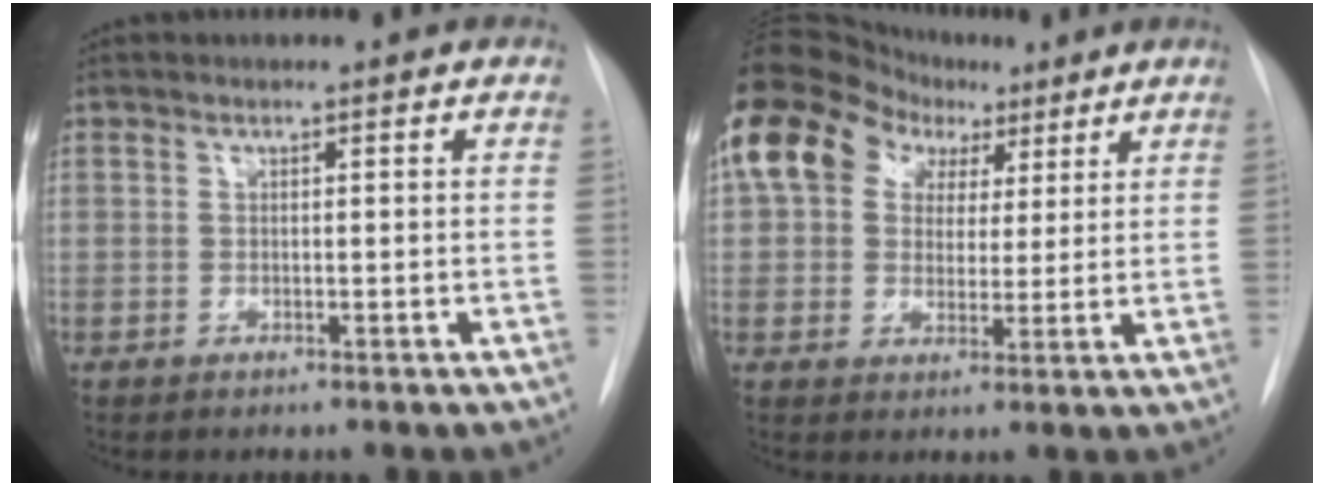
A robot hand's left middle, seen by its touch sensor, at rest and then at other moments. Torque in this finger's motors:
{"motor_torque": [1.44, -0.70, 1.05, 0.21]}